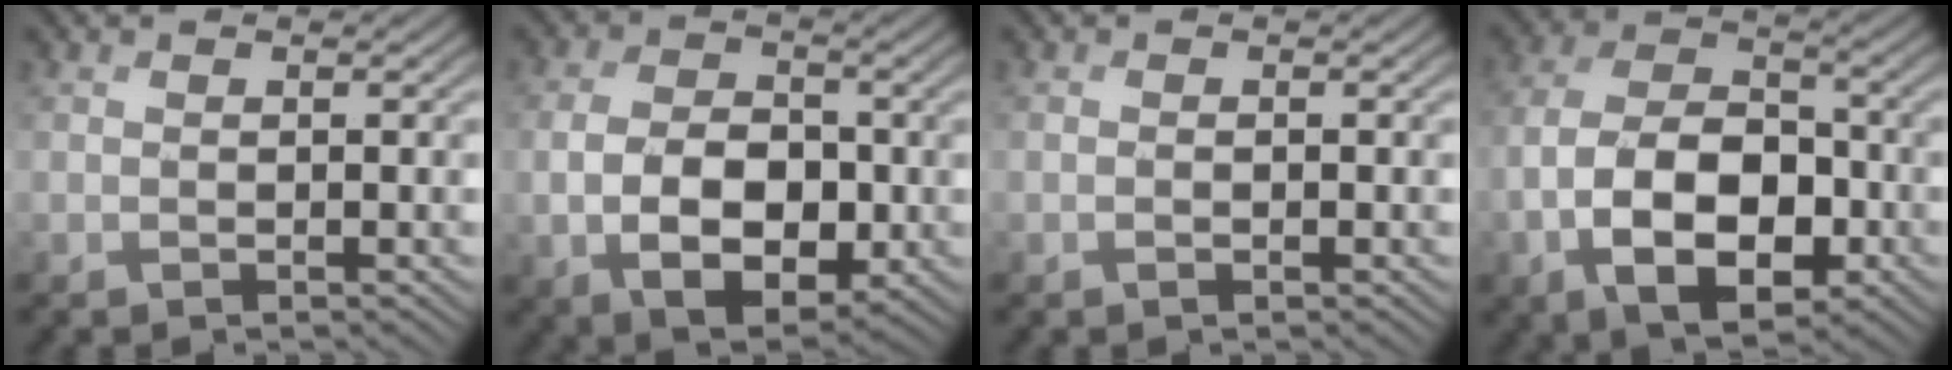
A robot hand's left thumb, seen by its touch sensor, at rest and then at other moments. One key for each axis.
{"total": 9.0, "fx": -2.3, "fy": 5.8, "fz": 6.5, "tx": -0.132, "ty": -0.017, "tz": -0.042}
{"total": 0.6, "fx": -0.3, "fy": 0.3, "fz": 0.4, "tx": -0.008, "ty": 0.001, "tz": -0.007}
{"total": 11.4, "fx": -4.3, "fy": 6.6, "fz": 8.2, "tx": -0.174, "ty": -0.010, "tz": -0.085}